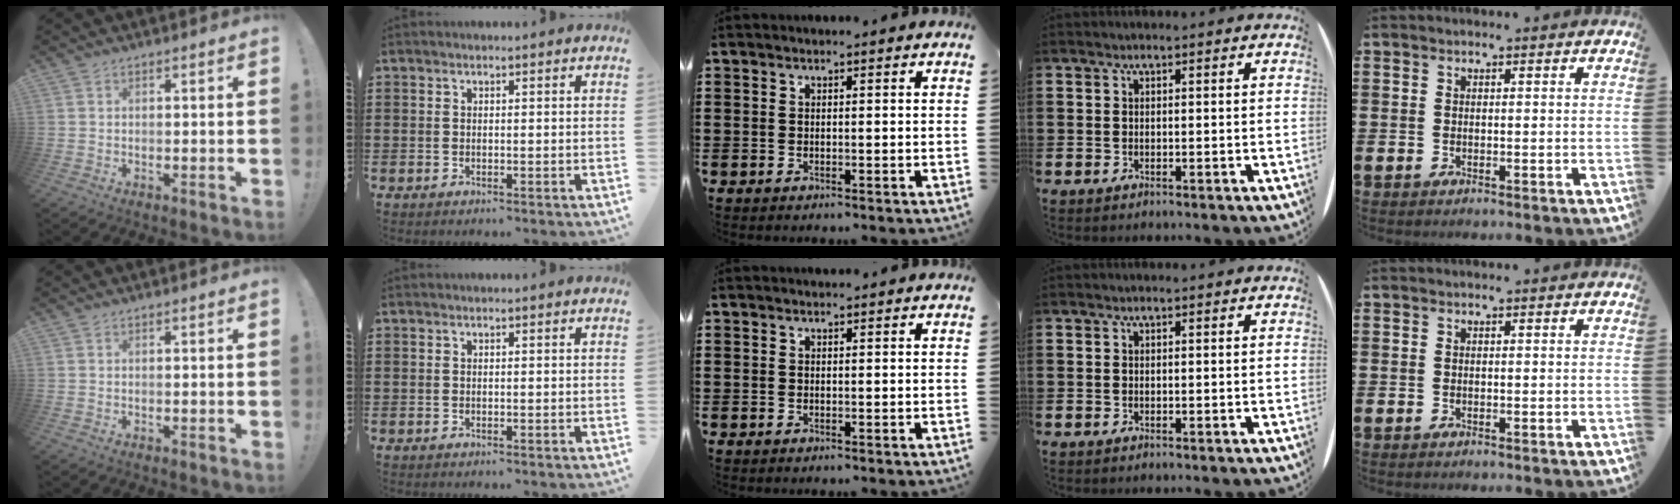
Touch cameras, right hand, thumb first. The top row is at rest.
{}